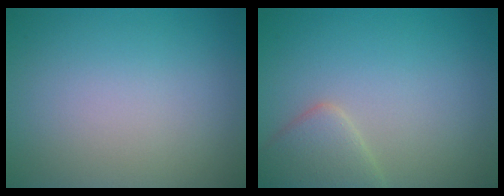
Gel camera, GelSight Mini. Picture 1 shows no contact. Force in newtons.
{"total": 2.9, "press": 2.9, "slide": 0.1}